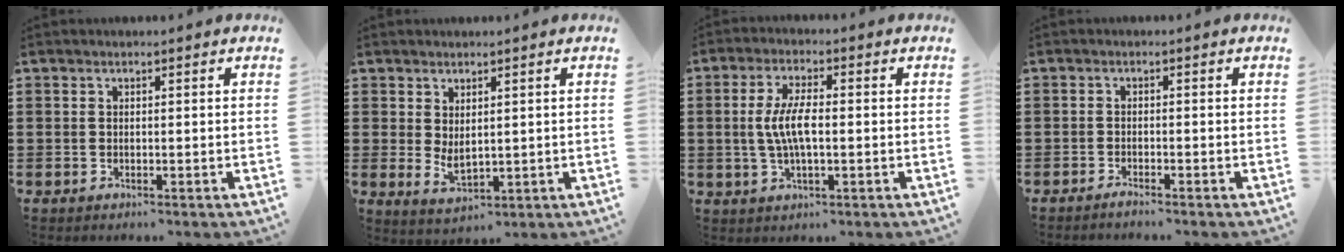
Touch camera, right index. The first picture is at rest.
{"total": 3.0, "force": [0.9, 1.5, 2.4], "torque": [-0.055, -0.002, 0.015]}
{"total": 6.1, "force": [-0.4, 1.9, 5.7], "torque": [-0.124, -0.003, -0.014]}
{"total": 1.2, "force": [-1.1, 0.0, 0.3], "torque": [-0.006, -0.002, -0.022]}